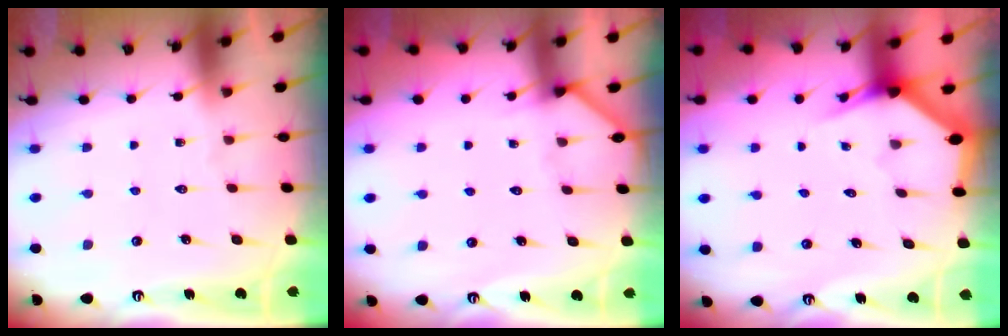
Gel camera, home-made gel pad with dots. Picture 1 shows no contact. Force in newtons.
{"total": 3.5, "press": 3.5, "slide": 0.4}
{"total": 2.9, "press": 2.9, "slide": 0.0}